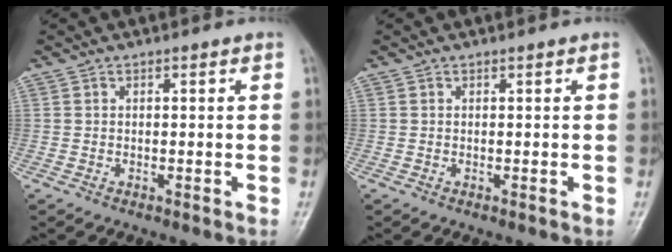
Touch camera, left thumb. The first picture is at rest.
{"total": 0.0}